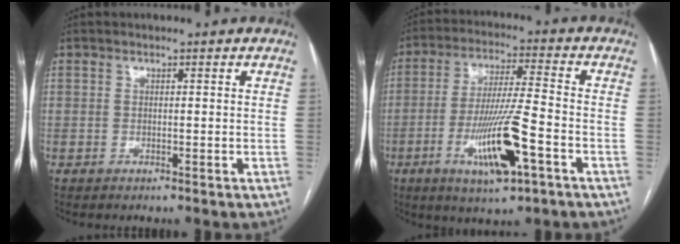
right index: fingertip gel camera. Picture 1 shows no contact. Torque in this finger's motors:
{"motor_torque": [1.78, -0.22, 0.31, 0.21]}